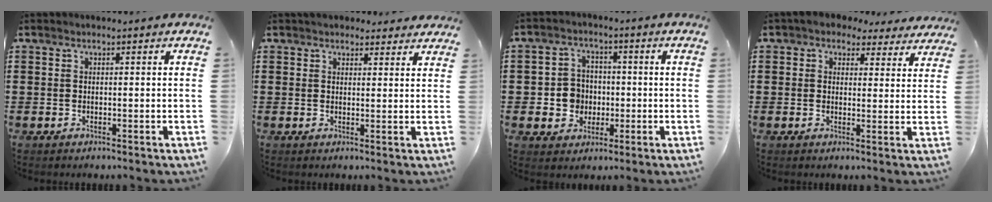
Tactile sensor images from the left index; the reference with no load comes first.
{"total": 2.4, "force": [2.2, 0.9, 0.1], "torque": [0.000, -0.003, 0.040]}
{"total": 5.2, "force": [-0.7, 4.9, 1.7], "torque": [-0.047, 0.014, -0.011]}
{"total": 3.0, "force": [2.5, 1.4, 0.9], "torque": [-0.022, -0.007, 0.043]}